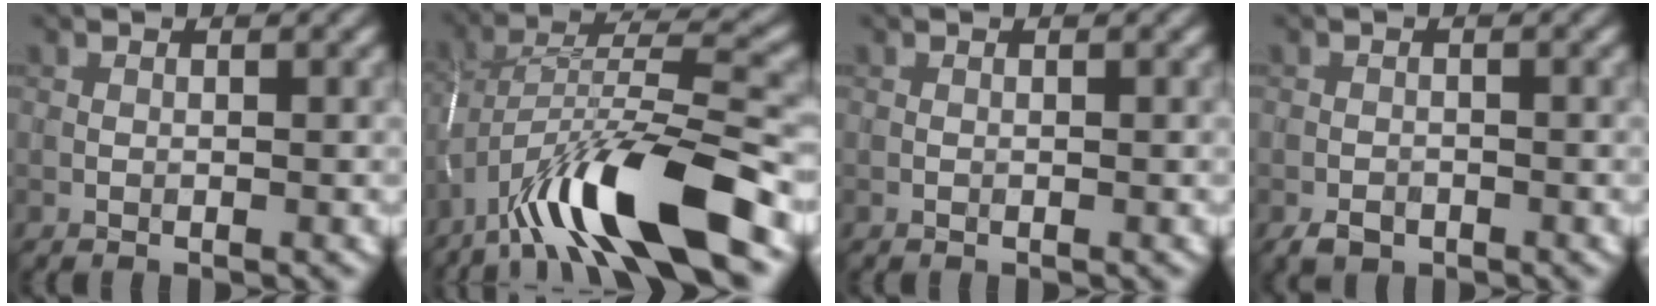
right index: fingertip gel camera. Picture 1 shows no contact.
{"total": 11.9, "force": [-7.1, 2.7, 9.2], "torque": [-0.159, 0.013, -0.129]}
{"total": 0.0}
{"total": 1.5, "force": [-1.1, 0.9, 0.6], "torque": [-0.007, -0.002, -0.021]}